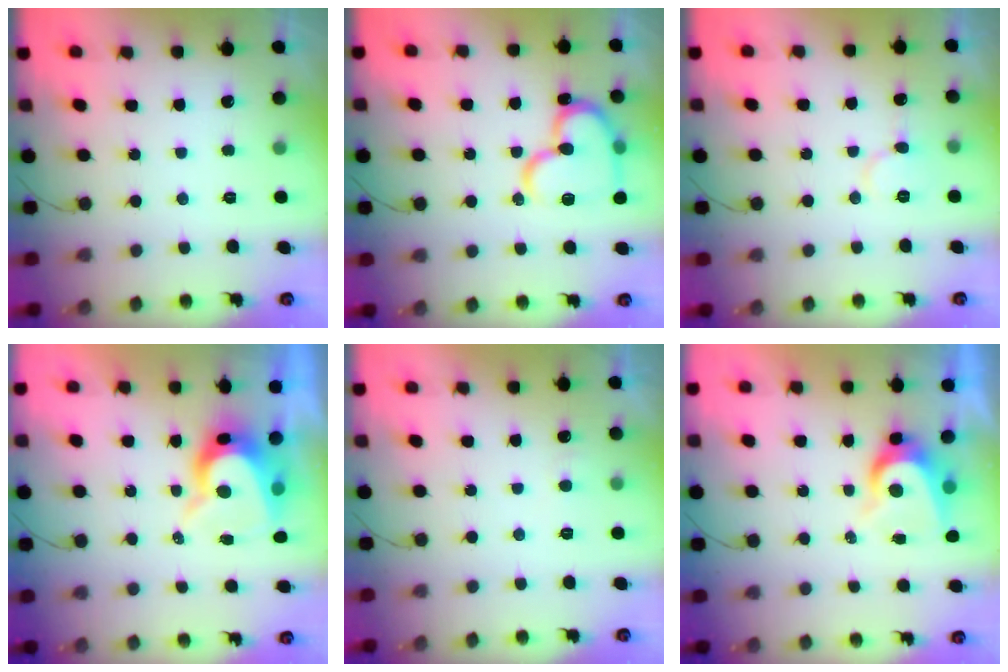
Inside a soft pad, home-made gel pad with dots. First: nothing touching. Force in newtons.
{"total": 18.4, "press": 18.3, "slide": 1.8}
{"total": 6.4, "press": 6.4, "slide": 0.6}
{"total": 10.1, "press": 10.1, "slide": 0.7}
{"total": 4.3, "press": 4.3, "slide": 0.5}
{"total": 6.8, "press": 6.7, "slide": 0.4}